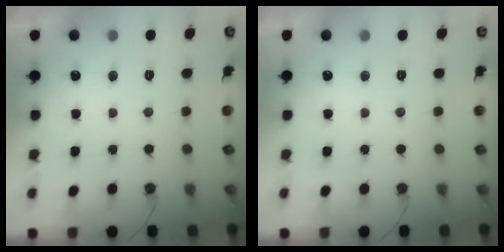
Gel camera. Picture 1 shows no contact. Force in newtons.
{"total": 0.0}